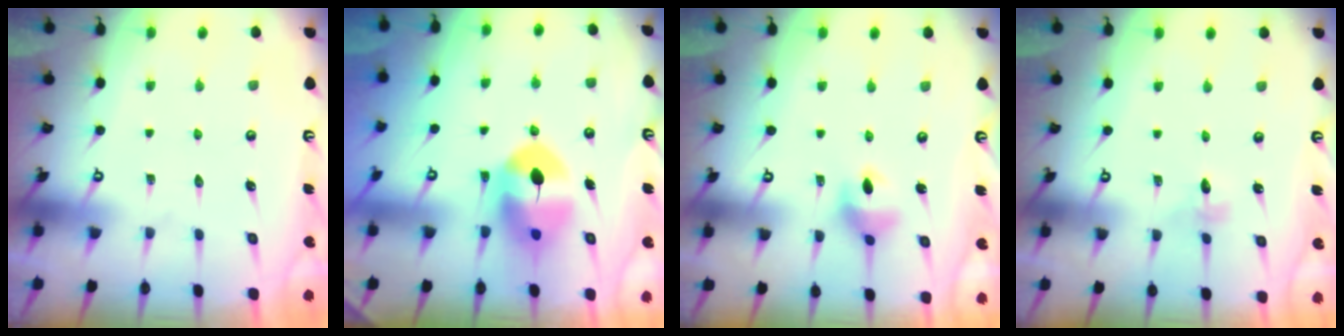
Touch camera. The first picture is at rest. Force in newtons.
{"total": 9.5, "press": 9.3, "slide": 1.8}
{"total": 8.1, "press": 7.6, "slide": 2.7}
{"total": 2.3, "press": 2.3, "slide": 0.2}